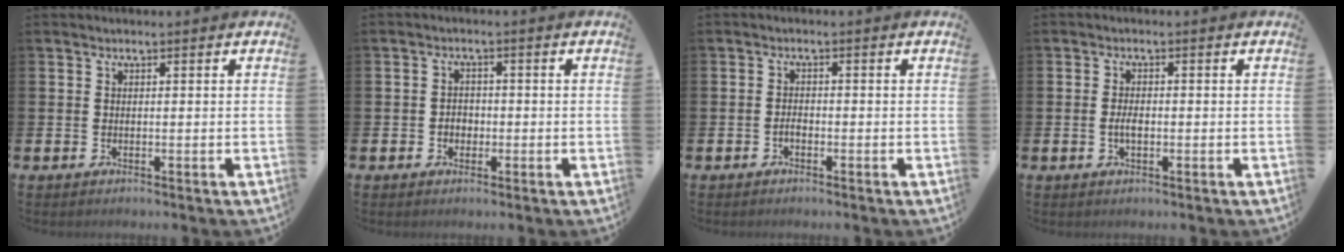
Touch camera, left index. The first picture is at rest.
{"total": 1.9, "force": [-0.5, 1.6, 0.8], "torque": [-0.009, 0.003, -0.015]}
{"total": 1.2, "force": [-0.7, 0.6, 0.8], "torque": [-0.016, 0.000, -0.014]}
{"total": 2.2, "force": [-0.4, 1.1, 1.8], "torque": [-0.027, -0.001, -0.010]}